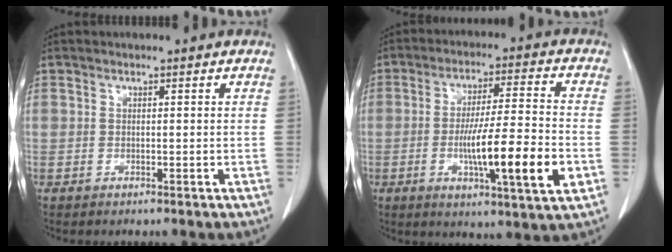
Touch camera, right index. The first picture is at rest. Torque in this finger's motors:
{"motor_torque": [1.73, -0.41, 0.55, 0.21]}